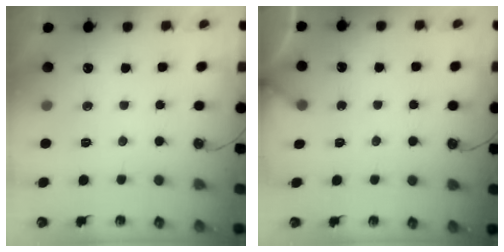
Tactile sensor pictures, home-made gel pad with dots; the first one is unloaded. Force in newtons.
{"total": 3.0, "press": 3.0, "slide": 0.3}